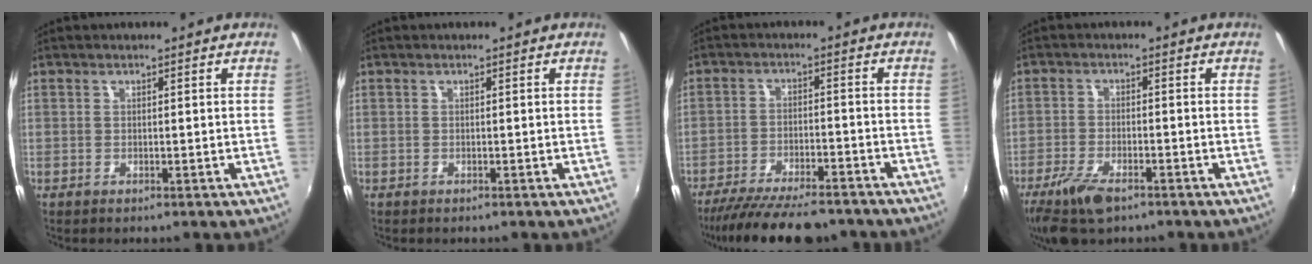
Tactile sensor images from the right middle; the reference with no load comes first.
{"total": 0.0}
{"total": 15.8, "force": [-13.5, 3.8, 7.4], "torque": [-0.151, -0.029, -0.206]}
{"total": 9.3, "force": [-6.1, 3.5, 6.0], "torque": [-0.148, -0.025, -0.116]}